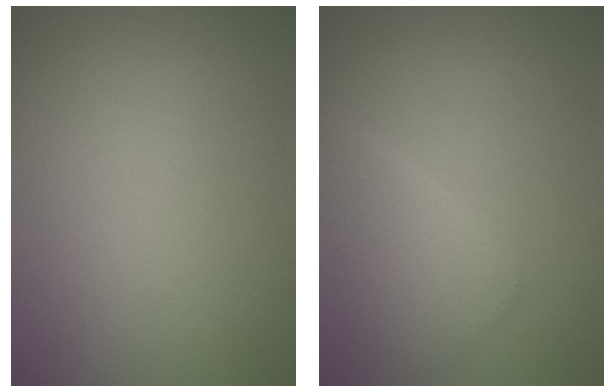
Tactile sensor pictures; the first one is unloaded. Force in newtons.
{"total": 3.2, "press": 3.2, "slide": 0.3}